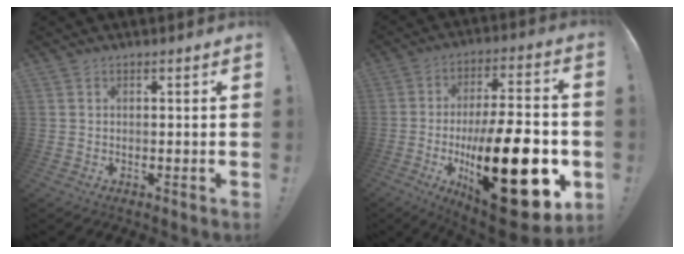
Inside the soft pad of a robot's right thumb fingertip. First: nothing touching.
{"total": 32.1, "force": [-6.8, 11.6, 29.2], "torque": [-0.469, 0.029, -0.094]}